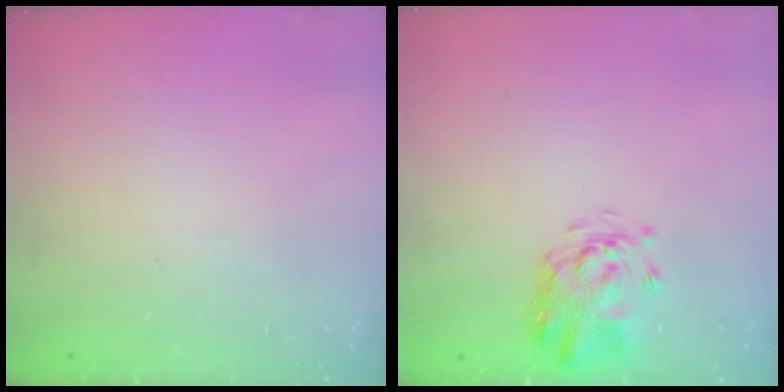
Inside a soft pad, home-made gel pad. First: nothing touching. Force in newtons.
{"total": 3.4, "press": 3.3, "slide": 0.7}